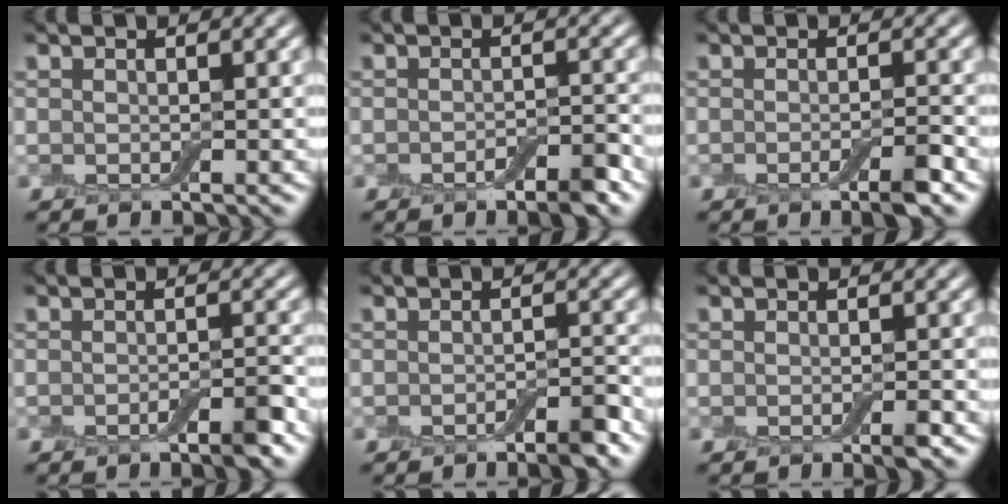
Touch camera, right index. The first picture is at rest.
{"total": 2.5, "force": [-1.5, 0.9, 1.8], "torque": [-0.024, 0.001, -0.023]}
{"total": 2.5, "force": [-1.0, 0.5, 2.2], "torque": [-0.031, -0.002, -0.019]}
{"total": 2.3, "force": [-1.2, 0.5, 1.9], "torque": [-0.027, 0.000, -0.020]}
{"total": 2.2, "force": [-1.4, 0.6, 1.7], "torque": [-0.022, 0.001, -0.021]}
{"total": 1.1, "force": [-0.5, 0.1, 1.0], "torque": [-0.015, -0.002, -0.009]}